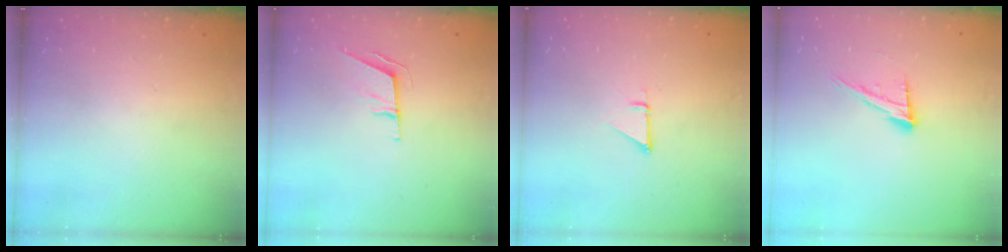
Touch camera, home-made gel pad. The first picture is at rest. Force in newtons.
{"total": 5.8, "press": 5.2, "slide": 2.6}
{"total": 2.3, "press": 2.3, "slide": 0.1}
{"total": 12.3, "press": 12.0, "slide": 2.5}